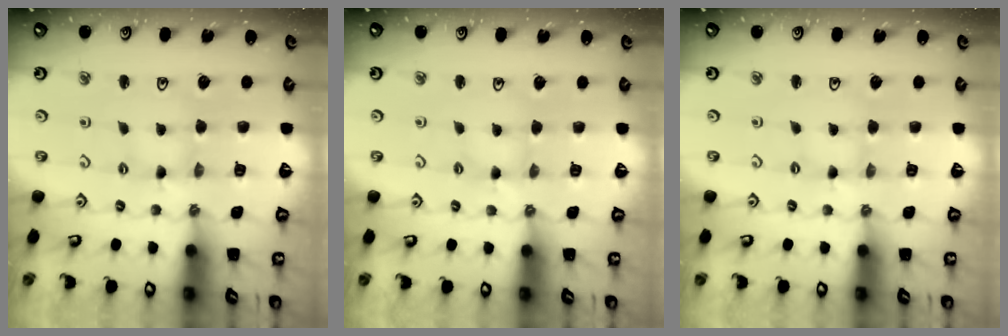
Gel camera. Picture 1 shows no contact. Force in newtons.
{"total": 0.5, "press": 0.5, "slide": 0.2}
{"total": 0.0}